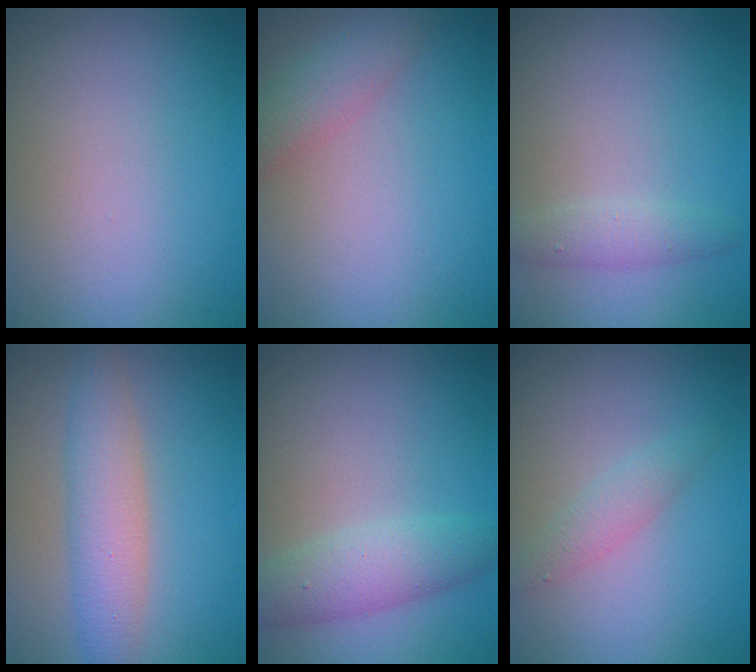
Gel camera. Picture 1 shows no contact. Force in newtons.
{"total": 2.5, "press": 2.5, "slide": 0.1}
{"total": 1.6, "press": 1.6, "slide": 0.0}
{"total": 4.0, "press": 4.0, "slide": 0.0}
{"total": 3.4, "press": 3.4, "slide": 0.1}
{"total": 1.6, "press": 1.6, "slide": 0.1}